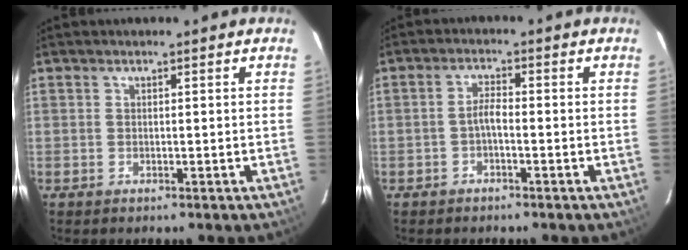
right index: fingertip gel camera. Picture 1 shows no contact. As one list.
[{"total": 2.3, "force": [-1.1, 0.5, 1.9], "torque": [-0.042, 0.008, -0.024]}]